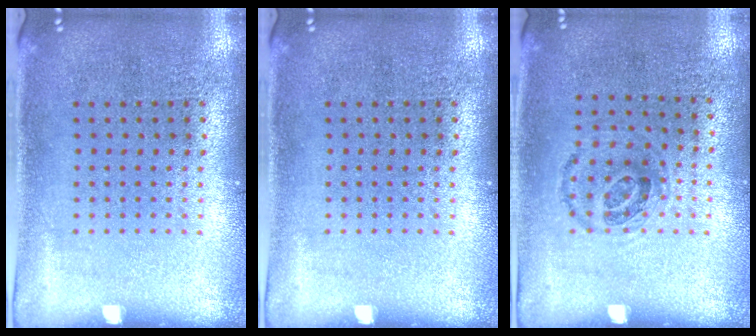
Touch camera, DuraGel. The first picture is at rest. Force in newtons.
{"total": 0.0}
{"total": 0.9, "press": 0.7, "slide": 0.5}